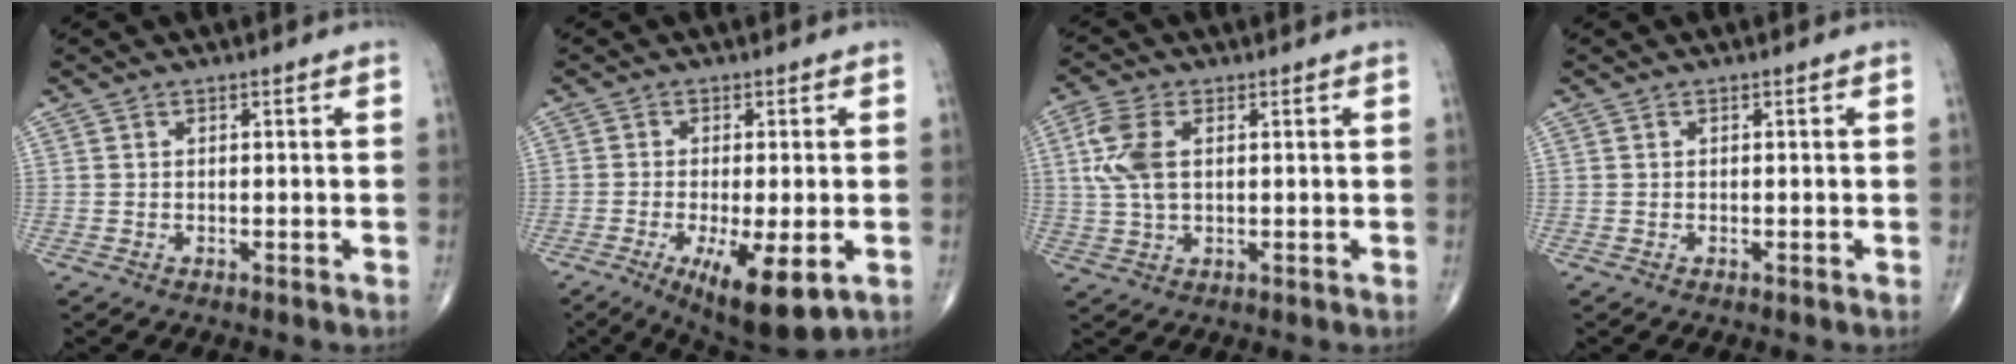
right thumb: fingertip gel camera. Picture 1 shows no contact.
{"total": 11.2, "force": [-3.9, 3.3, 9.9], "torque": [-0.162, -0.019, -0.055]}
{"total": 7.6, "force": [1.5, 4.2, 6.1], "torque": [-0.149, 0.007, 0.032]}
{"total": 0.0}